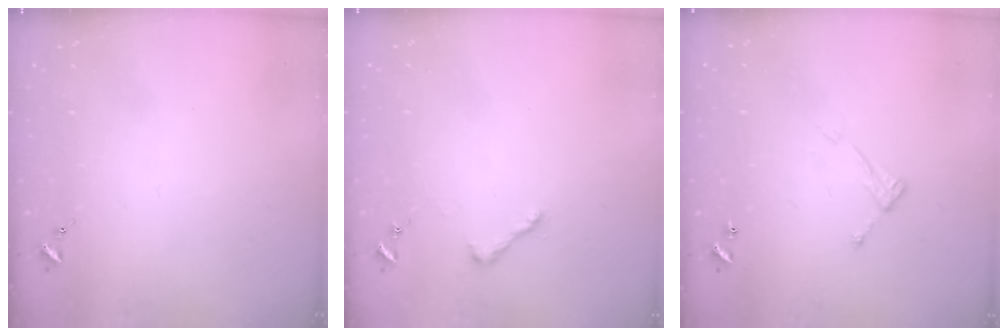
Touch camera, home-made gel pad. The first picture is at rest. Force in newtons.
{"total": 3.9, "press": 3.9, "slide": 0.3}
{"total": 7.3, "press": 7.3, "slide": 0.4}